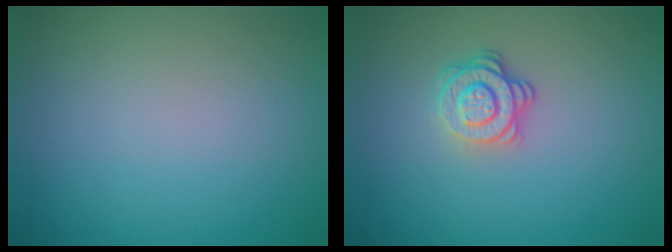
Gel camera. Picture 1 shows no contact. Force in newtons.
{"total": 2.9, "press": 2.5, "slide": 1.6}